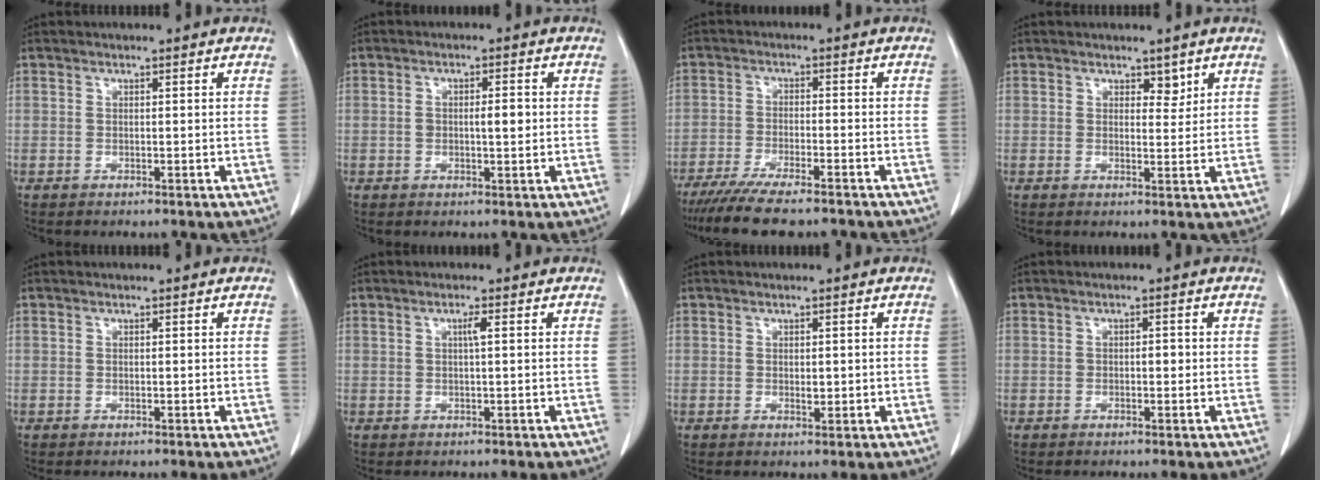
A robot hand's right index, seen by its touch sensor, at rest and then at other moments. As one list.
[{"total": 3.4, "force": [0.1, 1.2, 3.2], "torque": [-0.058, 0.003, 0.003]}, {"total": 10.6, "force": [-8.8, 1.4, 5.6], "torque": [-0.084, -0.021, -0.139]}, {"total": 2.3, "force": [1.6, 1.3, 1.1], "torque": [-0.008, -0.007, 0.024]}, {"total": 0.0}, {"total": 1.4, "force": [0.4, -0.1, 1.3], "torque": [-0.024, 0.001, 0.006]}, {"total": 1.4, "force": [0.1, 0.8, 1.1], "torque": [-0.014, -0.003, 0.003]}, {"total": 1.3, "force": [-0.1, 0.8, 1.1], "torque": [-0.013, 0.004, -0.003]}]